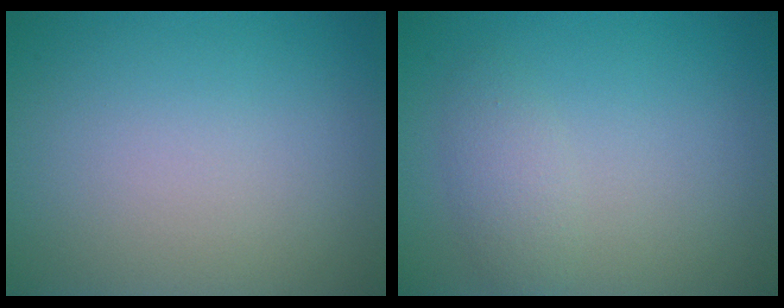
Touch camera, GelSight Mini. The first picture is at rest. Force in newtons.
{"total": 1.9, "press": 1.9, "slide": 0.1}